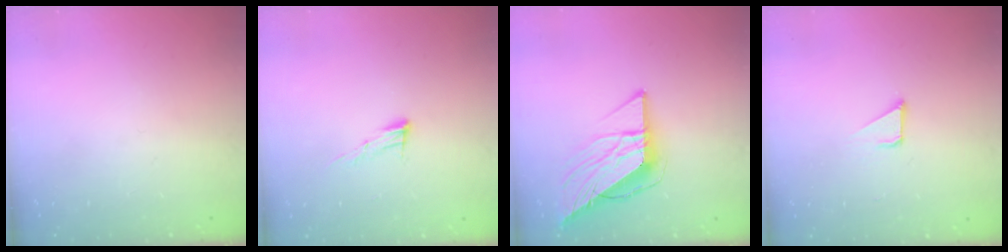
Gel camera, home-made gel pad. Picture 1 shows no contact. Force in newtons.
{"total": 8.5, "press": 8.4, "slide": 1.5}
{"total": 11.4, "press": 11.3, "slide": 1.3}
{"total": 2.1, "press": 2.1, "slide": 0.1}